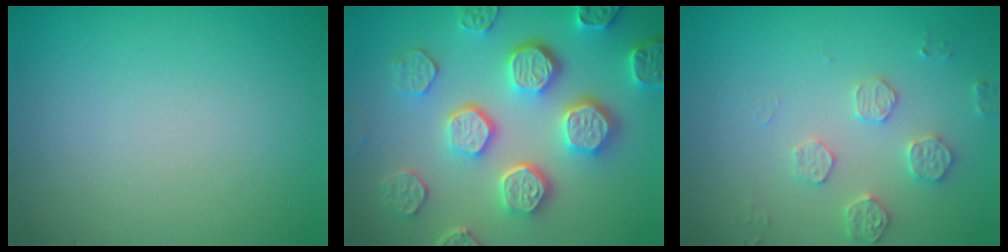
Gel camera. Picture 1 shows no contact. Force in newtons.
{"total": 7.3, "press": 6.1, "slide": 4.0}
{"total": 2.5, "press": 2.5, "slide": 0.5}